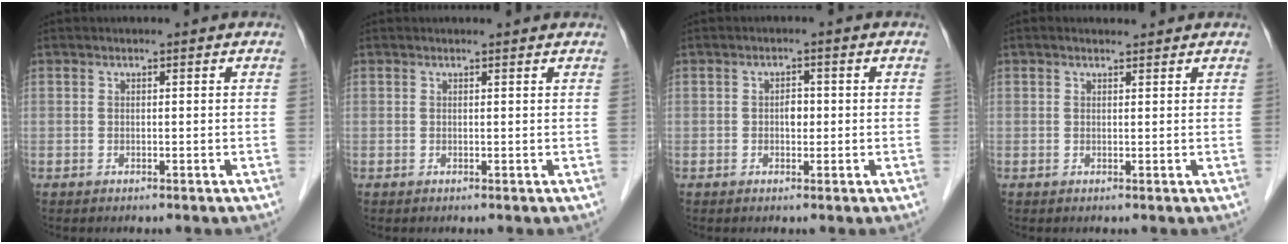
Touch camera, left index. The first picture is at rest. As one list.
[{"total": 1.5, "force": [1.4, 0.1, 0.3], "torque": [-0.010, 0.001, 0.012]}, {"total": 1.7, "force": [-0.3, 1.1, 1.3], "torque": [-0.017, 0.000, -0.007]}, {"total": 1.2, "force": [1.1, 0.4, 0.3], "torque": [-0.012, 0.007, 0.017]}]